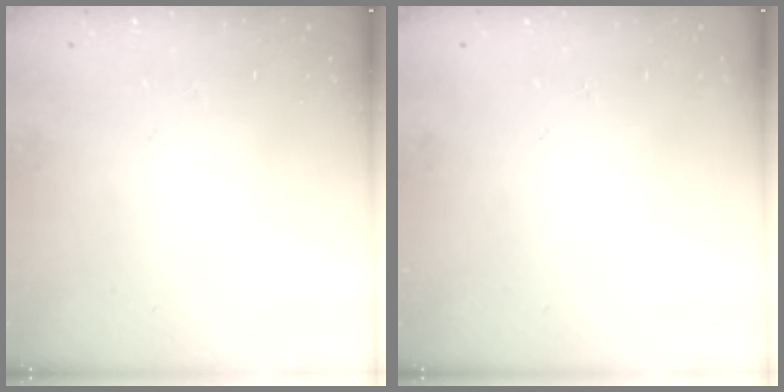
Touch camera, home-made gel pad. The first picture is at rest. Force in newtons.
{"total": 0.0}